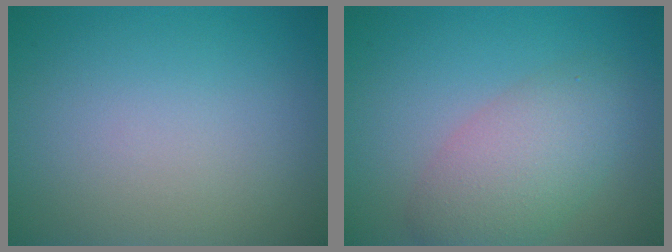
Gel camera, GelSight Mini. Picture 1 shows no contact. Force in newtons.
{"total": 5.0, "press": 5.0, "slide": 0.2}